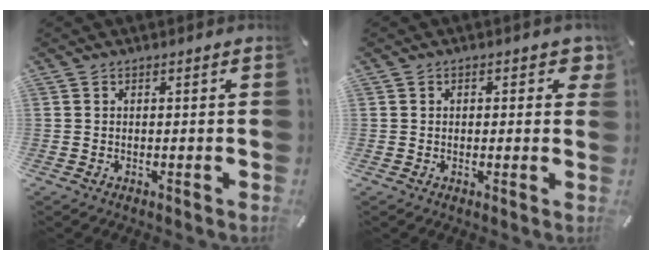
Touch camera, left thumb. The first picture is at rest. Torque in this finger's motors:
{"motor_torque": [0.22, -0.05, 0.01, 0.08, -0.01]}